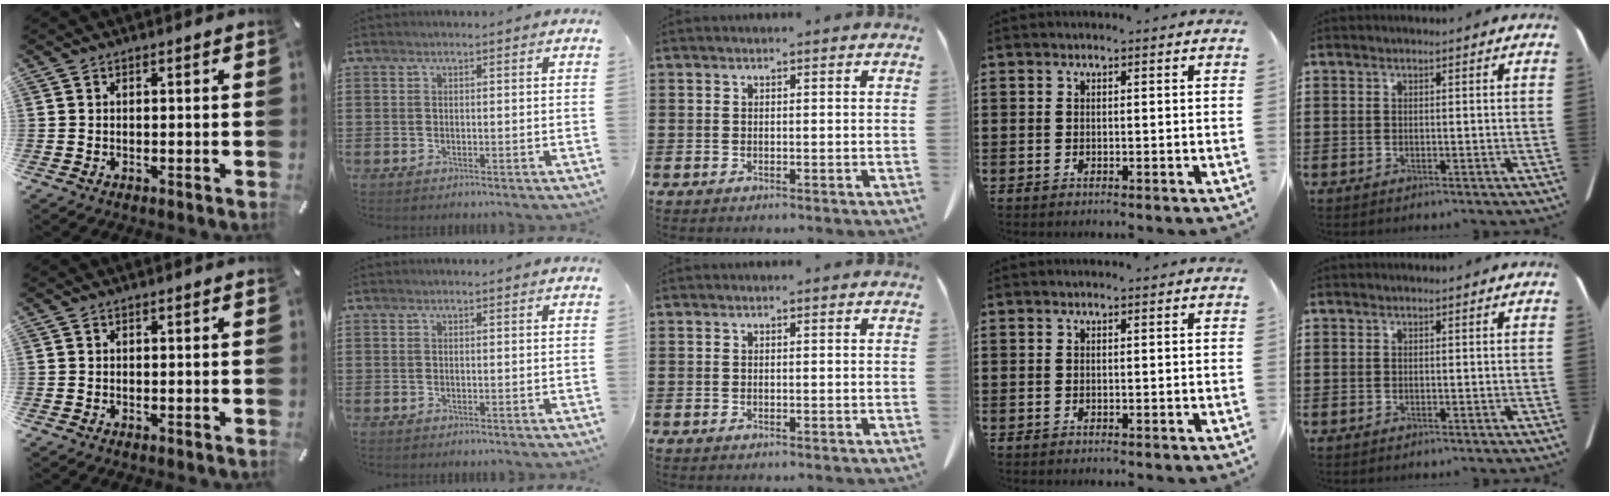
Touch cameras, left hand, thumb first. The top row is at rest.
{}